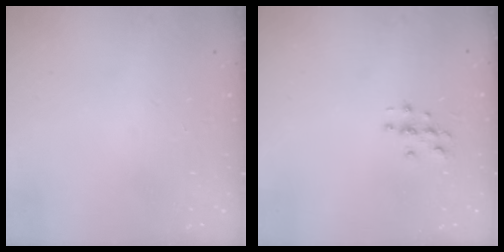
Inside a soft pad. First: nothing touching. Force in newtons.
{"total": 2.8, "press": 2.8, "slide": 0.3}